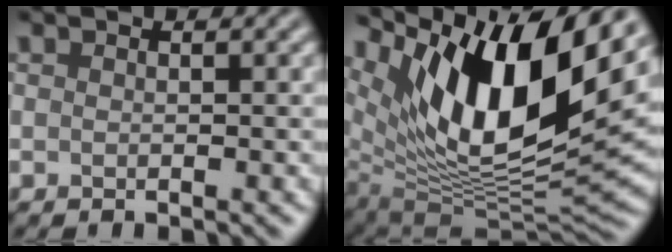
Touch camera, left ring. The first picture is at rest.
{"total": 14.4, "force": [6.6, 5.5, 11.6], "torque": [-0.202, -0.008, 0.126]}